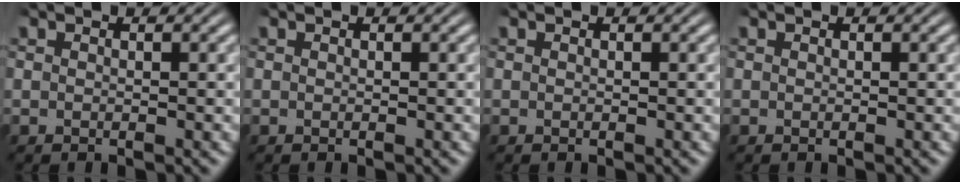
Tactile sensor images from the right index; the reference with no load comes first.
{"total": 0.0}
{"total": 0.0}
{"total": 0.0}